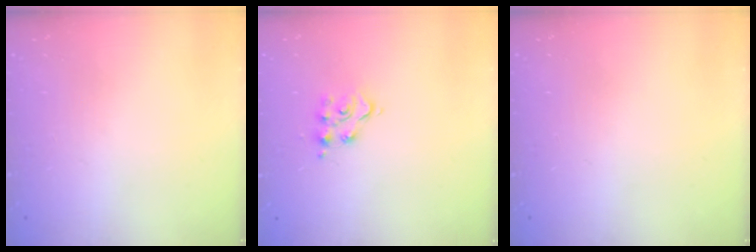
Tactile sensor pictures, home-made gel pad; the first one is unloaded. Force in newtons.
{"total": 6.4, "press": 6.4, "slide": 0.4}
{"total": 0.0}